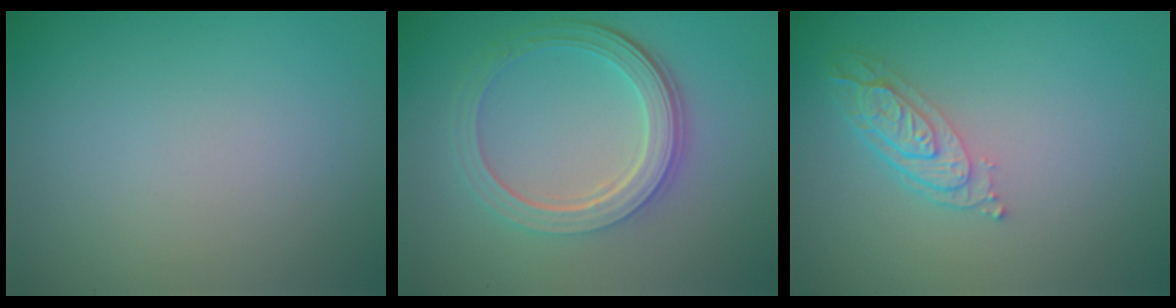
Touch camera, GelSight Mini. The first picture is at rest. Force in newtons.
{"total": 5.0, "press": 3.8, "slide": 3.2}
{"total": 3.4, "press": 2.7, "slide": 2.1}